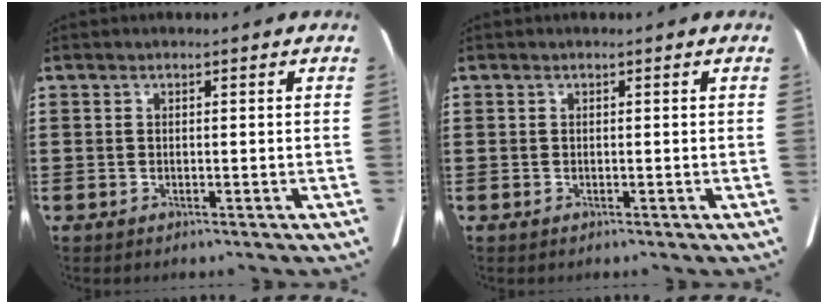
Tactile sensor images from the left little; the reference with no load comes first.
{"total": 0.0}